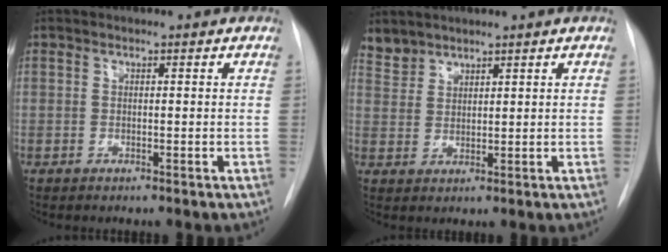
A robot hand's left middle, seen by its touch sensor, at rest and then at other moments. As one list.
[{"total": 3.3, "force": [3.1, 1.1, -0.3], "torque": [0.007, 0.010, 0.065]}]